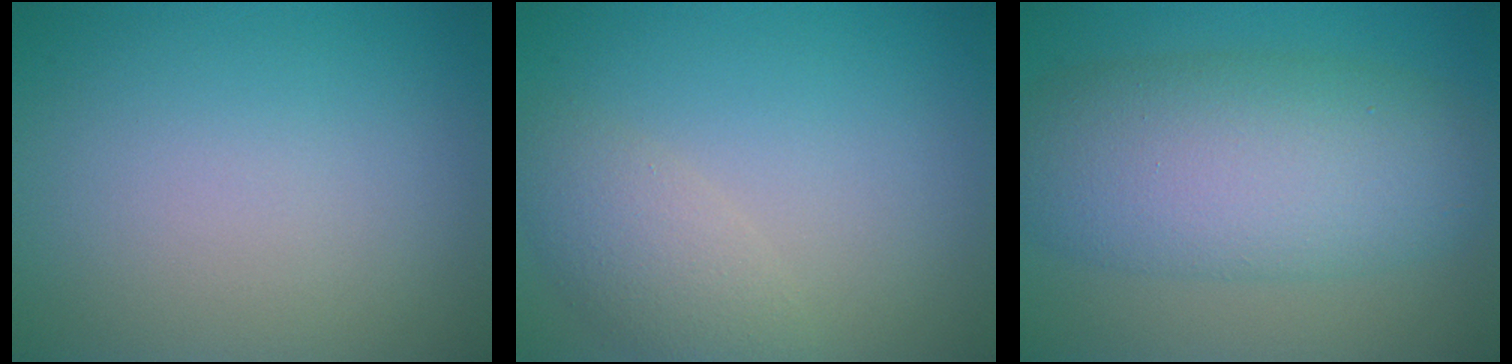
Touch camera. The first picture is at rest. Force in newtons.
{"total": 3.0, "press": 2.9, "slide": 0.4}
{"total": 9.0, "press": 9.0, "slide": 0.2}